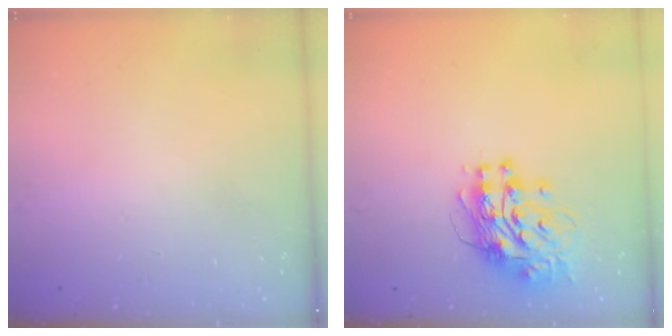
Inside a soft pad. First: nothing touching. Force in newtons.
{"total": 12.3, "press": 12.3, "slide": 1.1}